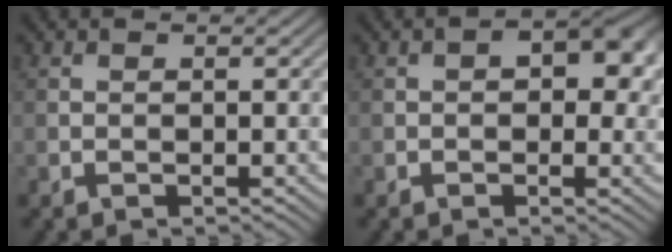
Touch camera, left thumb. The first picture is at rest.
{"total": 5.0, "force": [0.6, 3.0, 3.9], "torque": [-0.045, -0.002, 0.004]}